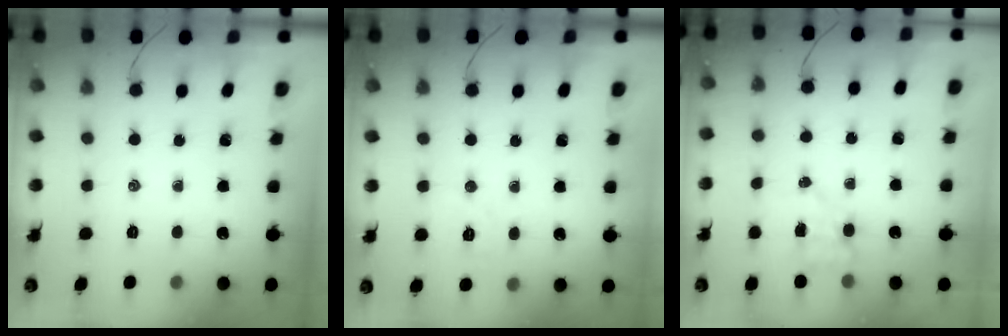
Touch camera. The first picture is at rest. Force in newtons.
{"total": 5.1, "press": 5.0, "slide": 1.0}
{"total": 4.1, "press": 4.1, "slide": 0.7}